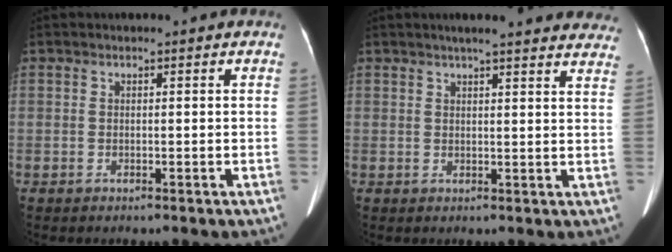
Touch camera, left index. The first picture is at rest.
{"total": 18.8, "force": [17.0, 2.3, 7.7], "torque": [-0.084, -0.006, 0.185]}